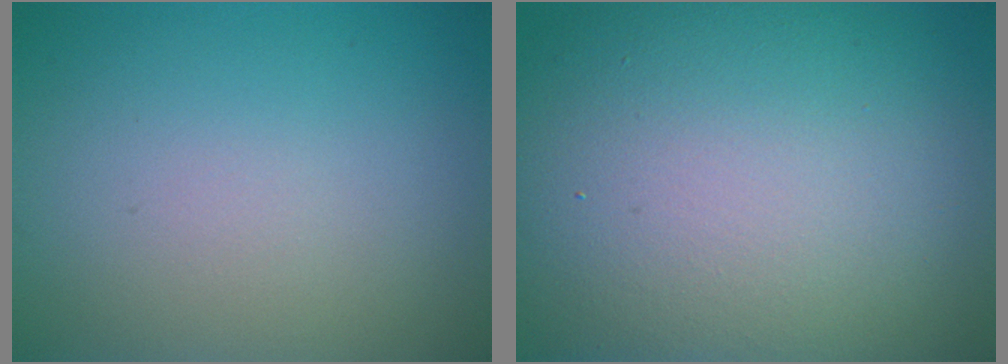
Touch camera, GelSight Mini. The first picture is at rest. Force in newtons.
{"total": 16.3, "press": 16.2, "slide": 1.4}